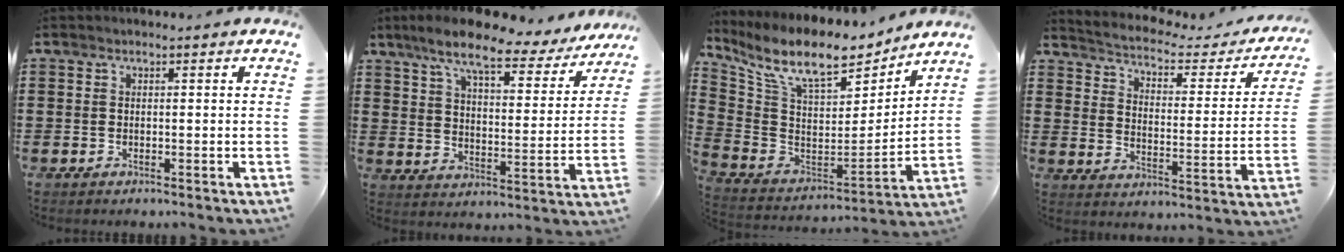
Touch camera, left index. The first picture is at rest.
{"total": 9.9, "force": [7.8, 1.5, 5.8], "torque": [-0.132, -0.036, 0.129]}
{"total": 11.9, "force": [9.0, 3.4, 7.0], "torque": [-0.163, -0.054, 0.156]}
{"total": 2.7, "force": [2.3, 0.6, 1.1], "torque": [-0.041, -0.026, 0.029]}